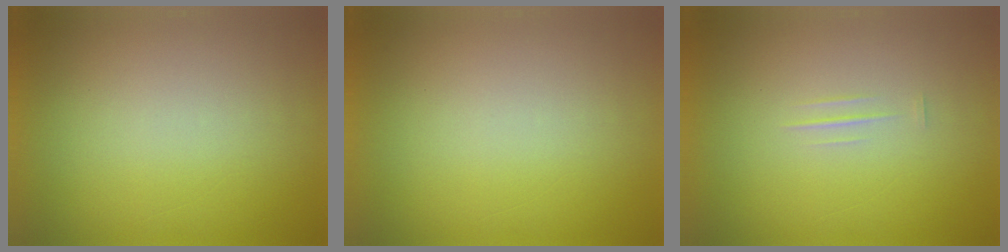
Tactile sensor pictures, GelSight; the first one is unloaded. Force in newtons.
{"total": 0.0}
{"total": 1.3}